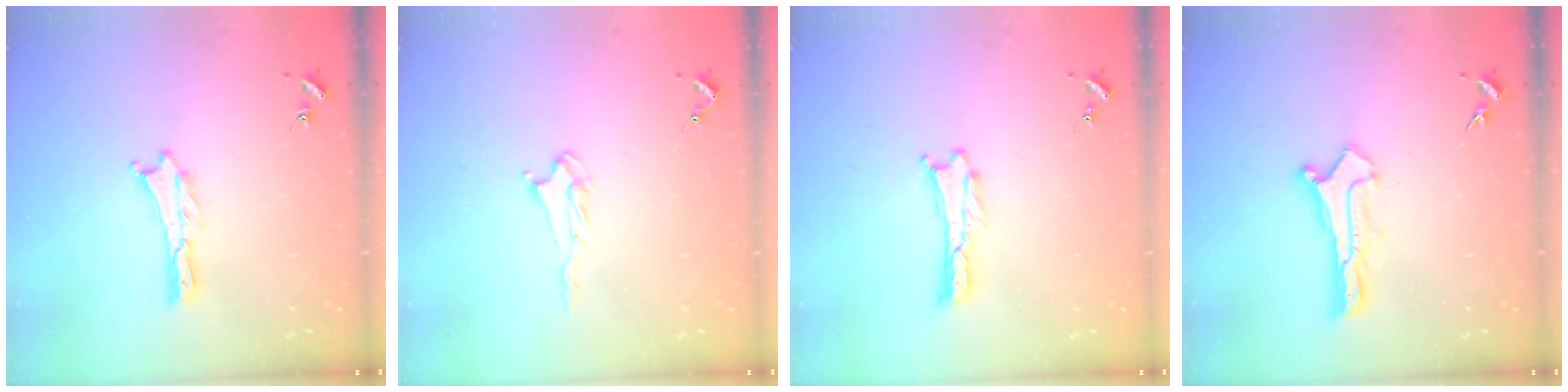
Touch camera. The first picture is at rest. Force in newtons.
{"total": 3.2, "press": 3.2, "slide": 0.5}
{"total": 0.0}
{"total": 0.8, "press": 0.8, "slide": 0.0}